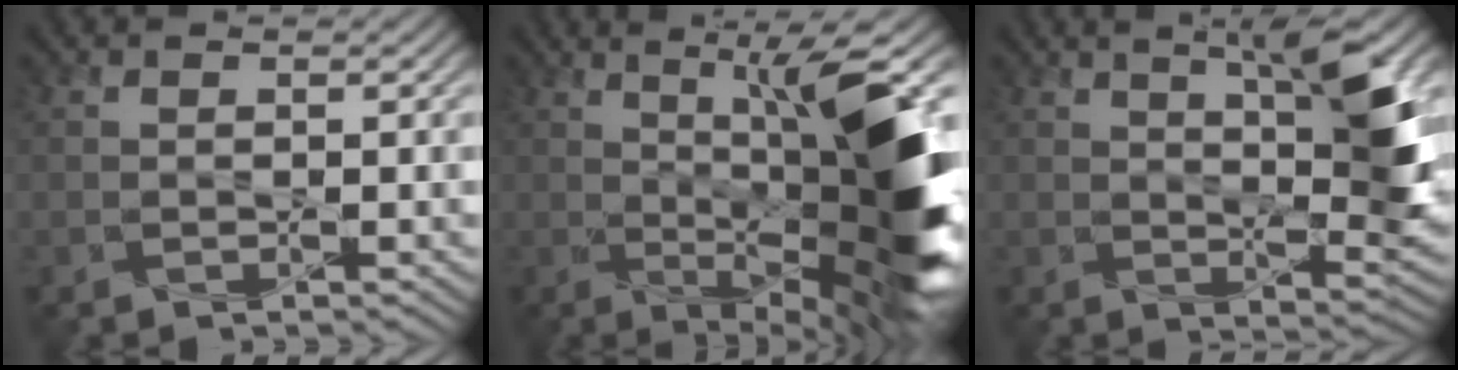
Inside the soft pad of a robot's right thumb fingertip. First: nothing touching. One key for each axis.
{"total": 14.4, "fx": 0.7, "fy": 3.8, "fz": 13.8, "tx": -0.189, "ty": 0.007, "tz": 0.015}
{"total": 9.4, "fx": 2.9, "fy": 2.4, "fz": 8.7, "tx": -0.135, "ty": 0.000, "tz": 0.051}